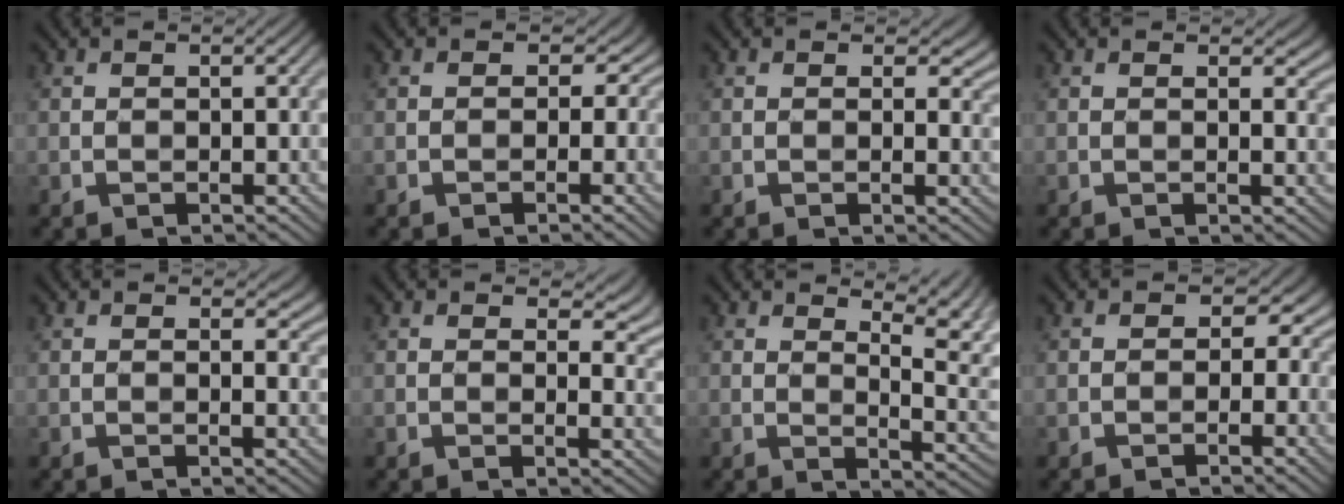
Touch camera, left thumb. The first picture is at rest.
{"total": 3.7, "force": [0.2, 3.1, 2.1], "torque": [-0.031, 0.012, -0.008]}
{"total": 3.6, "force": [1.6, 2.1, 2.4], "torque": [-0.034, -0.006, 0.018]}
{"total": 2.7, "force": [1.3, 1.4, 1.9], "torque": [-0.024, -0.006, 0.017]}
{"total": 3.0, "force": [1.5, 1.7, 2.0], "torque": [-0.026, -0.006, 0.019]}
{"total": 5.4, "force": [2.9, 2.9, 3.5], "torque": [-0.050, -0.004, 0.045]}
{"total": 7.0, "force": [3.5, 2.1, 5.7], "torque": [-0.088, 0.002, 0.052]}
{"total": 4.7, "force": [0.3, 3.8, 2.8], "torque": [-0.032, 0.015, -0.010]}